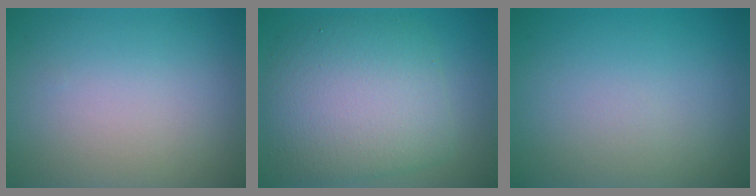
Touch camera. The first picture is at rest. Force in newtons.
{"total": 8.2, "press": 8.2, "slide": 0.3}
{"total": 0.0}